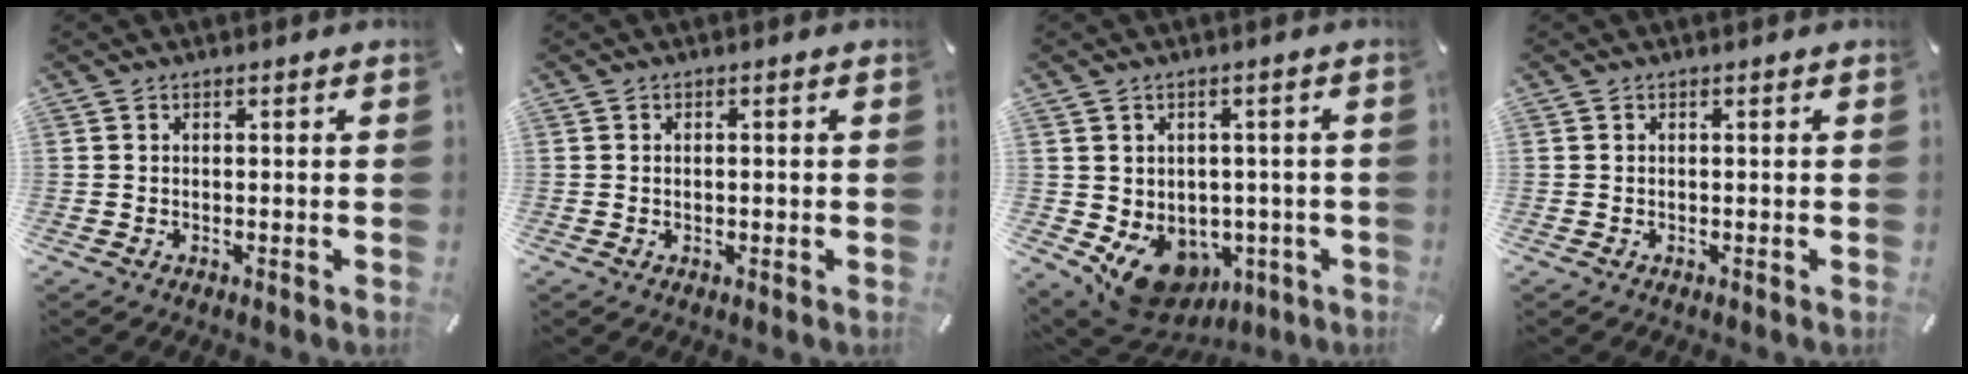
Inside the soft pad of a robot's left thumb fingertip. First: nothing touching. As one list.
[{"total": 0.8, "force": [-0.1, 0.4, 0.7], "torque": [-0.014, 0.000, -0.002]}, {"total": 10.2, "force": [-4.1, 8.2, 4.6], "torque": [-0.074, 0.003, -0.064]}, {"total": 0.0}]